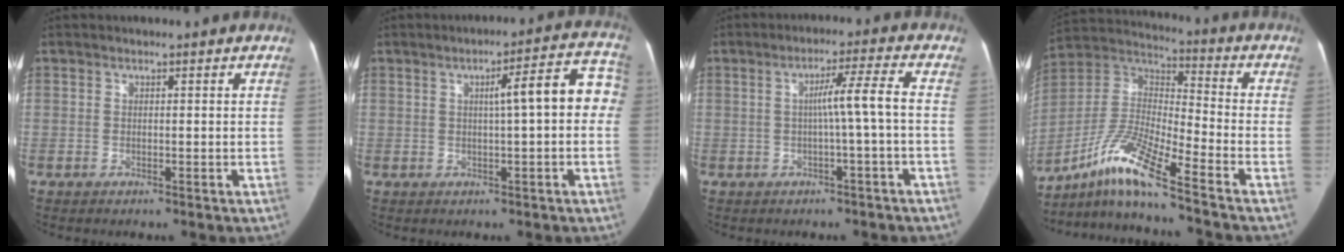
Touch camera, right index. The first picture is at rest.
{"total": 8.4, "force": [0.9, 1.5, 8.2], "torque": [-0.101, 0.036, 0.007]}
{"total": 5.5, "force": [-0.6, -1.1, 5.3], "torque": [-0.086, 0.014, -0.008]}
{"total": 12.2, "force": [-9.1, -0.3, 8.2], "torque": [-0.175, 0.008, -0.170]}